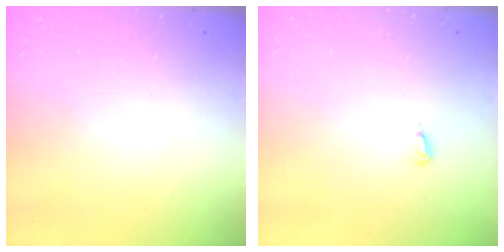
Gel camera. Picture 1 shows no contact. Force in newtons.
{"total": 3.7, "press": 3.7, "slide": 0.2}